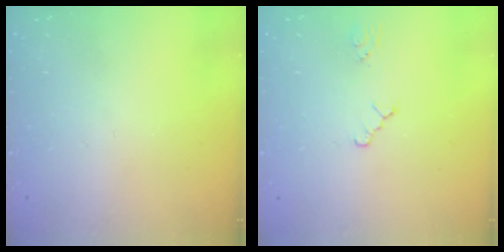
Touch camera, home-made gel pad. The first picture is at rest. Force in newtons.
{"total": 1.6, "press": 1.6, "slide": 0.3}